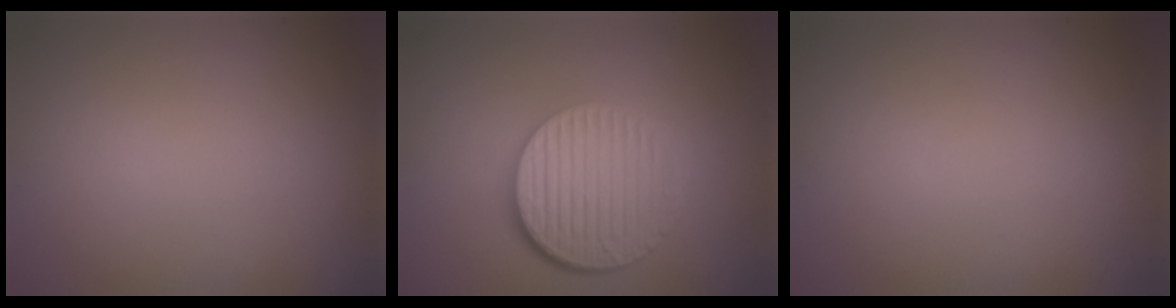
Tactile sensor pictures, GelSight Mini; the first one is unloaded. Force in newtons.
{"total": 6.7, "press": 4.5, "slide": 5.0}
{"total": 0.0}